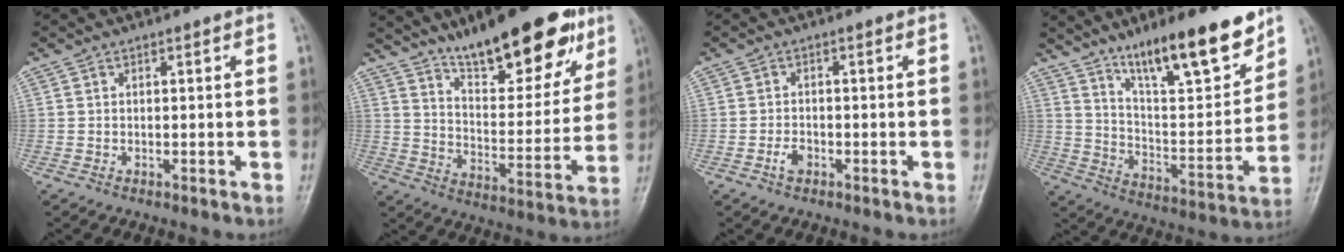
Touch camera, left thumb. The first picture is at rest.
{"total": 21.4, "force": [14.5, 6.7, 14.3], "torque": [-0.168, -0.063, 0.230]}
{"total": 2.1, "force": [-1.1, 1.3, 1.3], "torque": [-0.022, 0.006, -0.021]}
{"total": 18.5, "force": [13.1, 4.3, 12.4], "torque": [-0.162, -0.078, 0.222]}